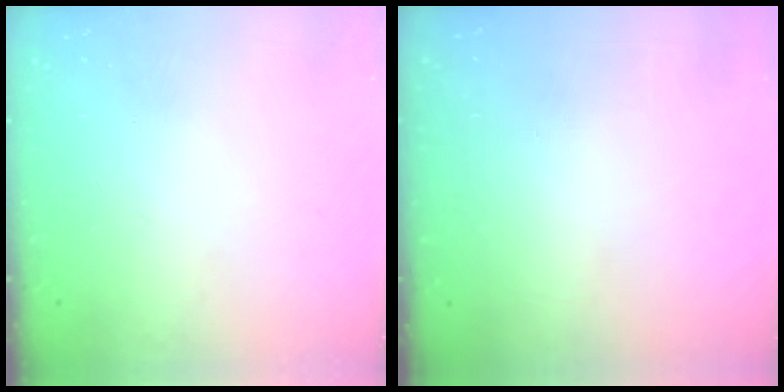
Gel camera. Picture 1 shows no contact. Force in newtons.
{"total": 3.0, "press": 3.0, "slide": 0.1}